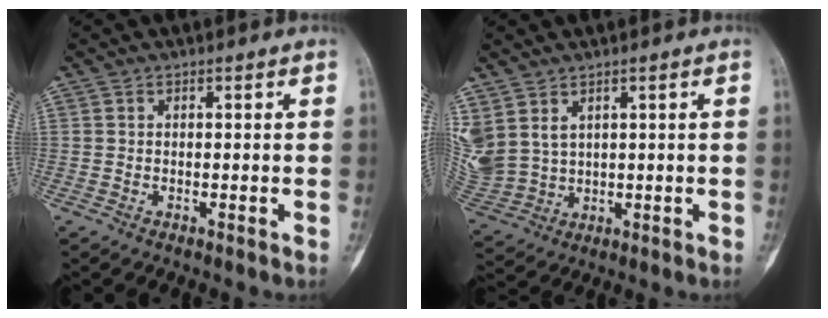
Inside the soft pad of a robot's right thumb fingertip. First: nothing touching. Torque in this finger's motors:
{"motor_torque": [-0.22, 0.40, 0.08, 0.10, 0.03]}